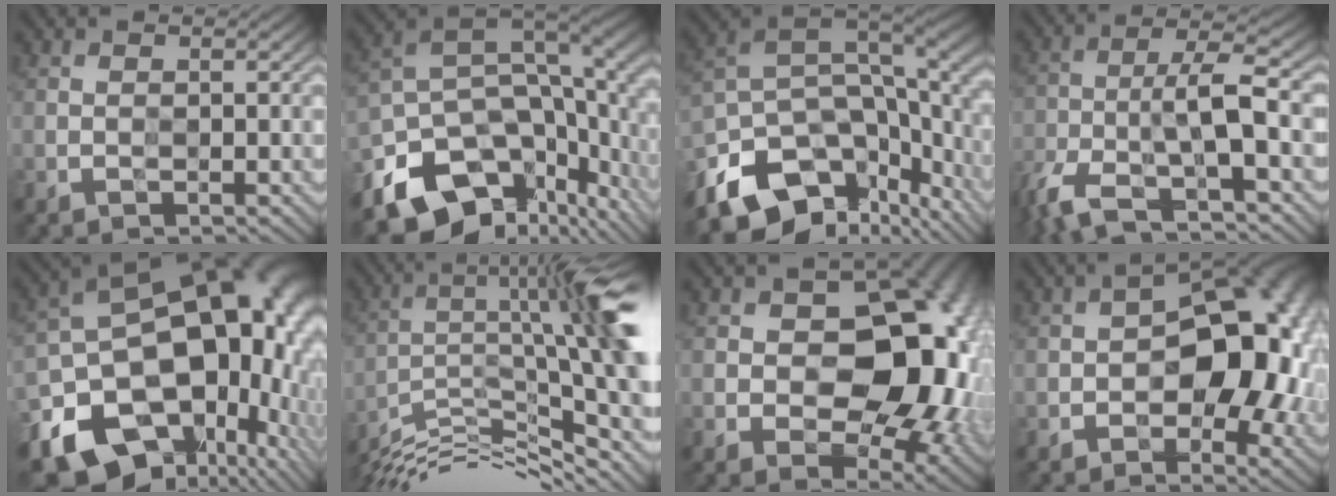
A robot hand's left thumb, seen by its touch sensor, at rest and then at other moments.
{"total": 18.2, "force": [-7.3, 10.8, 12.6], "torque": [-0.266, -0.038, -0.102]}
{"total": 16.8, "force": [-7.9, 9.3, 11.6], "torque": [-0.263, -0.032, -0.119]}
{"total": 11.1, "force": [-6.2, 2.8, 8.8], "torque": [-0.169, -0.002, -0.129]}
{"total": 21.8, "force": [-6.6, 15.4, 13.9], "torque": [-0.234, -0.039, -0.079]}
{"total": 15.1, "force": [-5.2, 3.1, 13.8], "torque": [-0.241, 0.002, -0.094]}
{"total": 17.1, "force": [1.1, 11.4, 12.7], "torque": [-0.134, -0.005, 0.027]}
{"total": 17.1, "force": [-0.5, 10.1, 13.8], "torque": [-0.151, 0.005, -0.011]}